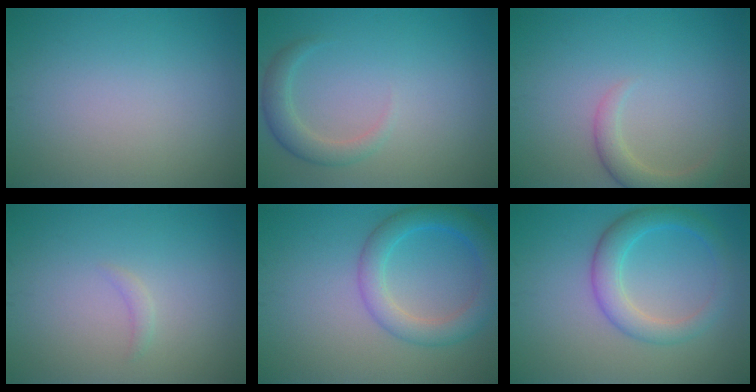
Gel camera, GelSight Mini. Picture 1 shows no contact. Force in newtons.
{"total": 2.3, "press": 2.3, "slide": 0.2}
{"total": 2.6, "press": 2.5, "slide": 0.4}
{"total": 0.8, "press": 0.7, "slide": 0.2}
{"total": 4.5, "press": 4.5, "slide": 0.4}
{"total": 3.9, "press": 3.9, "slide": 0.3}